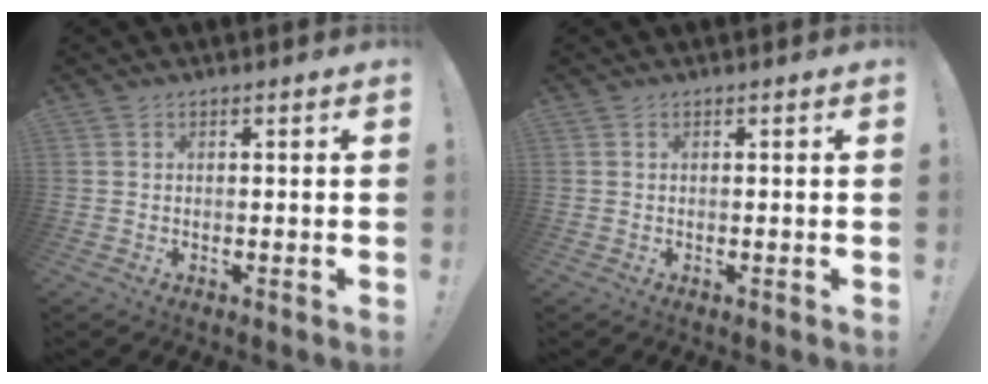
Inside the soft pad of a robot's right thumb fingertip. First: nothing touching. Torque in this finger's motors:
{"motor_torque": [0.00, 0.00, 0.03, -0.03, 0.00]}